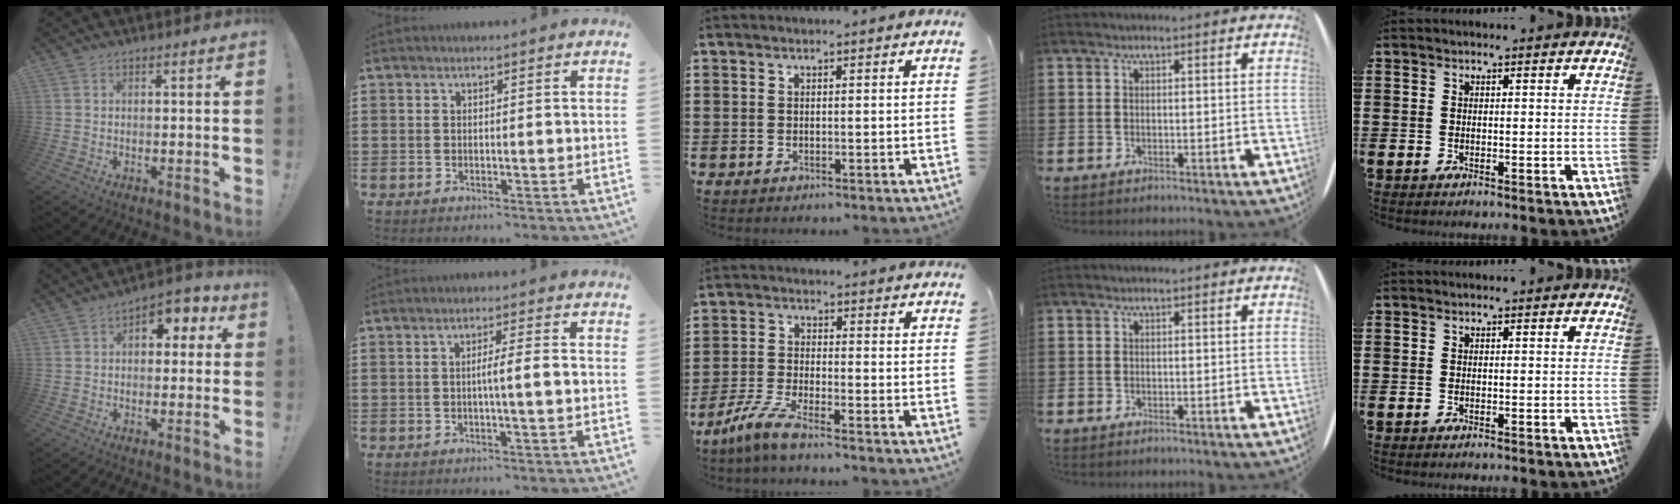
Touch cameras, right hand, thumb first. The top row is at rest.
{"thumb": {"total": 5.9, "force": [1.6, 4.4, 3.6], "torque": [-0.037, -0.006, 0.029]}, "index": {"total": 3.4, "force": [-0.4, 0.0, 3.3], "torque": [-0.058, -0.004, -0.009]}, "middle": {"total": 5.5, "force": [-4.5, 0.3, 3.1], "torque": [-0.086, -0.017, -0.090]}}